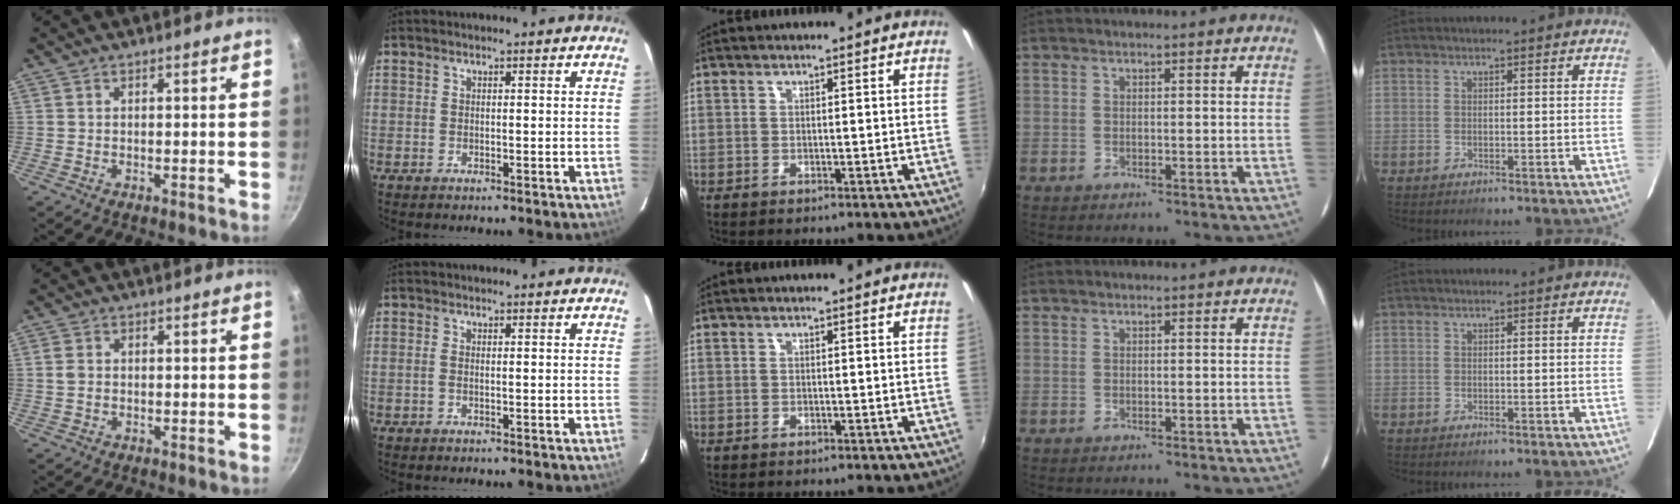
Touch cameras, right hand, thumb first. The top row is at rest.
{"thumb": {"total": 1.3, "force": [-0.1, 1.1, 0.8], "torque": [-0.017, 0.003, -0.004]}, "index": {"total": 0.9, "force": [-0.1, 0.1, 0.9], "torque": [-0.020, 0.001, -0.005]}}